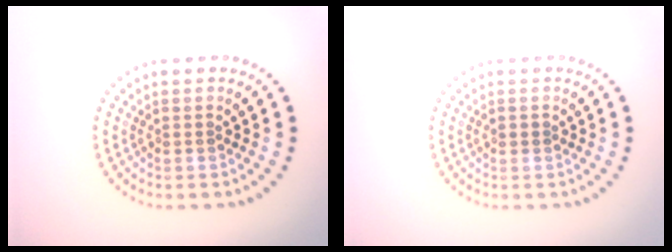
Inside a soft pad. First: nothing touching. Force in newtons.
{"total": 0.7, "press": 0.7, "slide": 0.1}